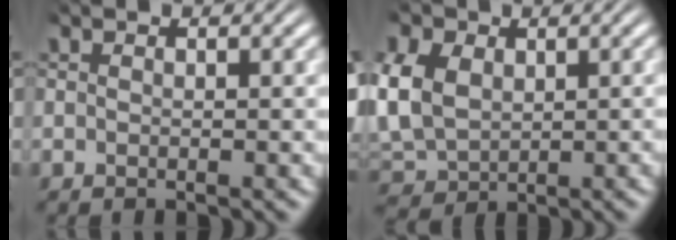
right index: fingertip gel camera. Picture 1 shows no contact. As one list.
[{"total": 8.3, "force": [-0.2, 7.4, 3.8], "torque": [-0.123, -0.030, 0.010]}]